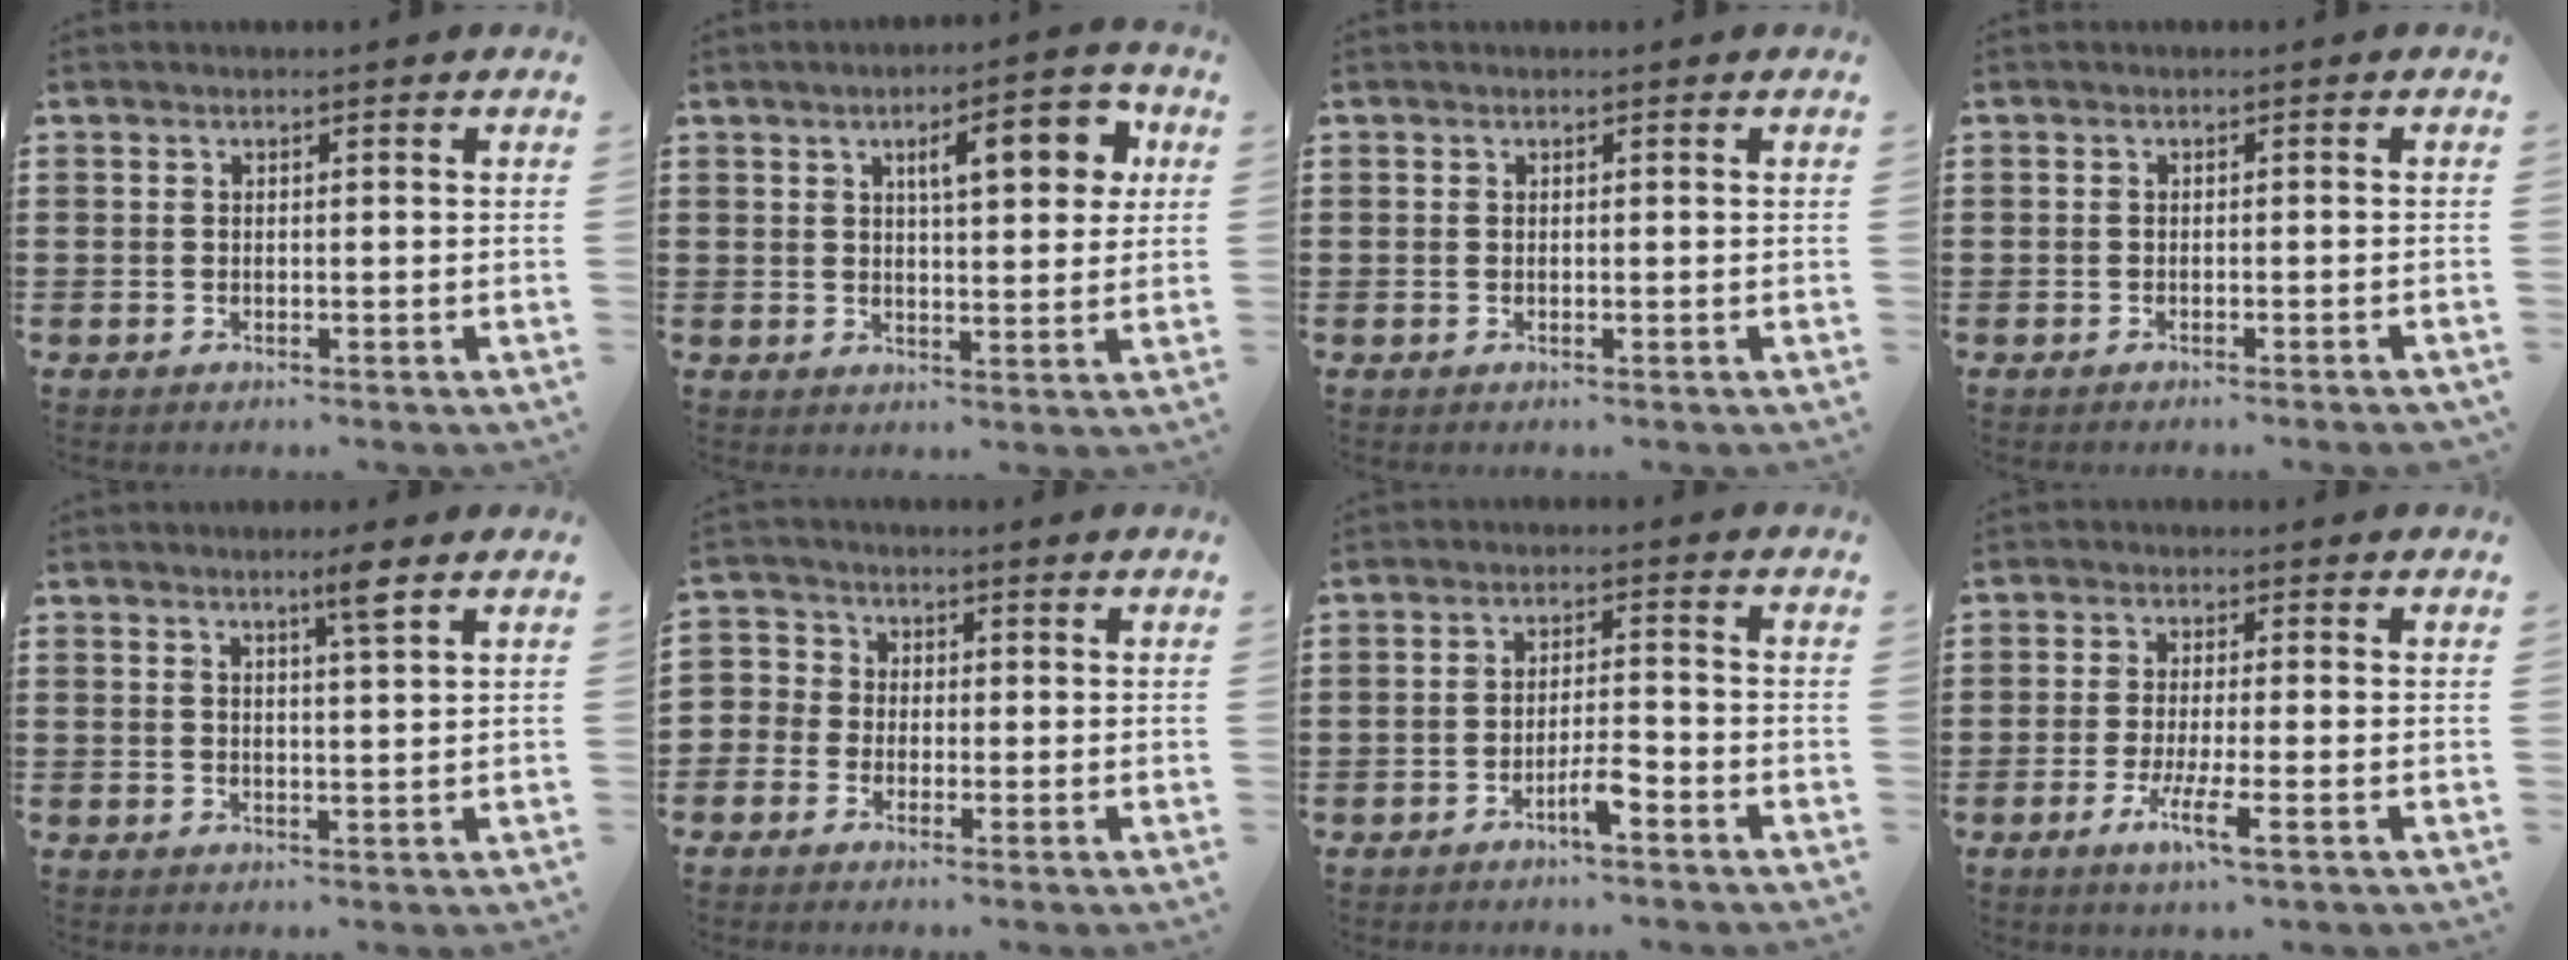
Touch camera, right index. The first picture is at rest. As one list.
[{"total": 8.1, "force": [3.2, 2.6, 6.9], "torque": [-0.101, -0.005, 0.043]}, {"total": 0.0}, {"total": 0.8, "force": [-0.7, -0.1, 0.4], "torque": [-0.007, -0.002, -0.015]}, {"total": 3.3, "force": [2.2, -0.4, 2.4], "torque": [-0.034, -0.011, 0.033]}, {"total": 2.8, "force": [-1.5, 2.3, 0.2], "torque": [-0.025, 0.002, -0.038]}, {"total": 4.0, "force": [-2.6, 0.5, 3.0], "torque": [-0.058, 0.004, -0.050]}, {"total": 5.3, "force": [-2.5, 0.4, 4.7], "torque": [-0.096, -0.016, -0.047]}]